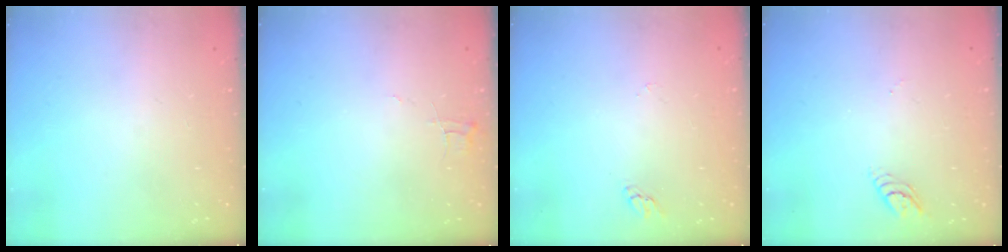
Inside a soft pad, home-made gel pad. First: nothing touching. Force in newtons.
{"total": 3.5, "press": 3.5, "slide": 0.2}
{"total": 2.2, "press": 2.2, "slide": 0.2}
{"total": 3.5, "press": 3.5, "slide": 0.6}